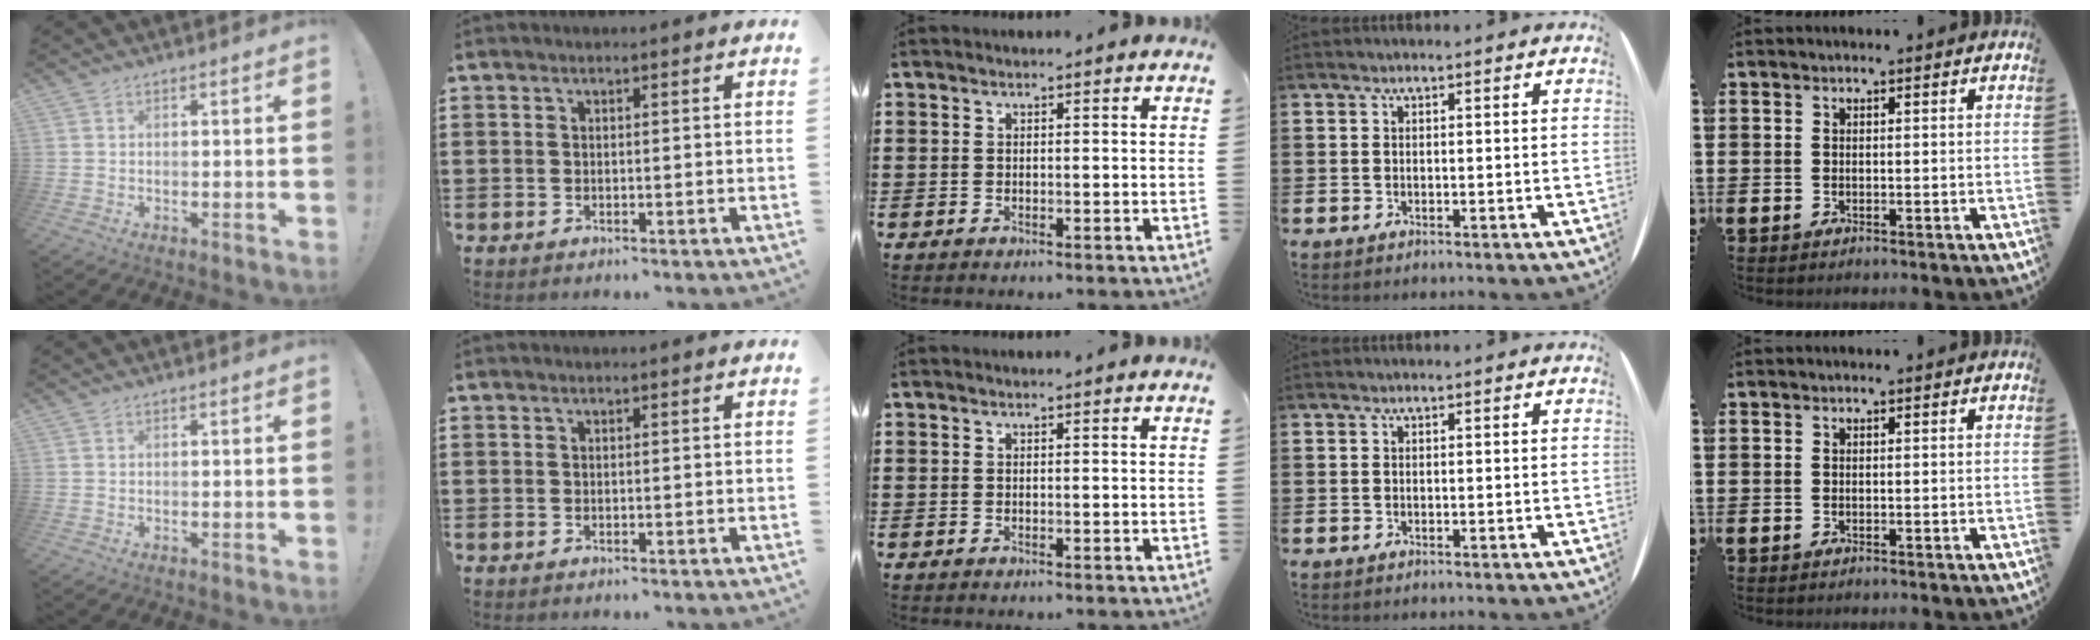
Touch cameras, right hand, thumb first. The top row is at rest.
{}